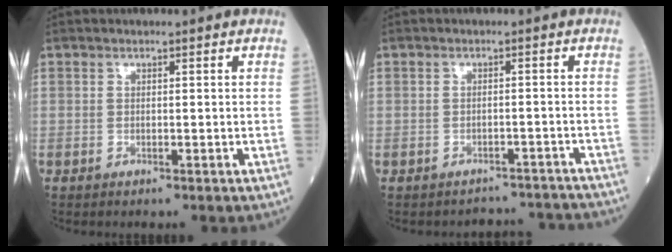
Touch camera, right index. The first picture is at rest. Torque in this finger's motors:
{"motor_torque": [-0.89, 0.33, -1.06, -0.21]}